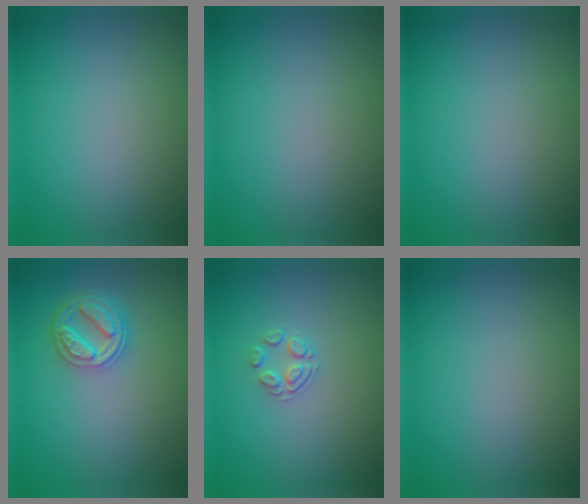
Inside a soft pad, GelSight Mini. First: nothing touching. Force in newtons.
{"total": 0.0}
{"total": 0.0}
{"total": 4.4, "press": 3.4, "slide": 2.7}
{"total": 1.7, "press": 1.0, "slide": 1.4}
{"total": 0.0}